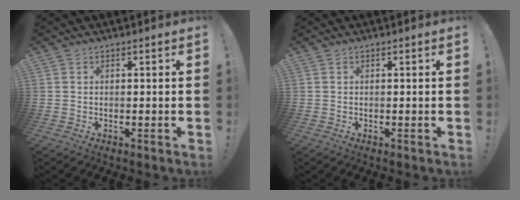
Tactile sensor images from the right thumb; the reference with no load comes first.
{"total": 0.0}